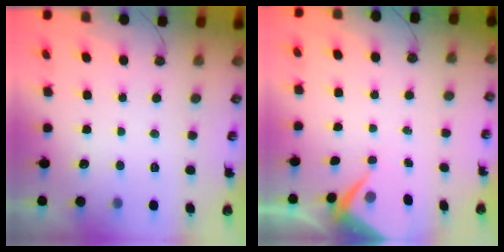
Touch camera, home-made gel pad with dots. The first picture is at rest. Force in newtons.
{"total": 6.1, "press": 6.0, "slide": 0.9}